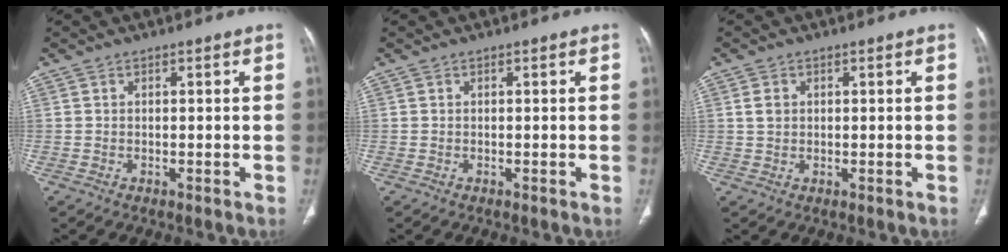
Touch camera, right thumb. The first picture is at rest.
{"total": 0.0}
{"total": 1.9, "force": [0.5, 1.5, 1.1], "torque": [-0.018, -0.001, 0.012]}